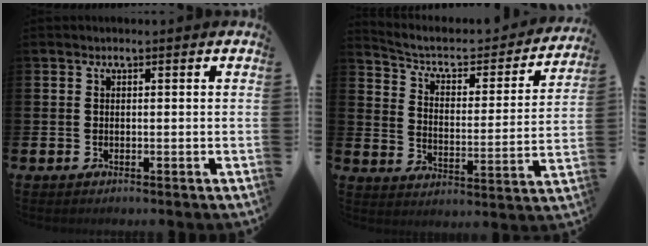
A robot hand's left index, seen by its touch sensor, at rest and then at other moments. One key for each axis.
{"total": 5.8, "fx": 4.9, "fy": 2.4, "fz": 2.1, "tx": -0.063, "ty": -0.039, "tz": 0.073}